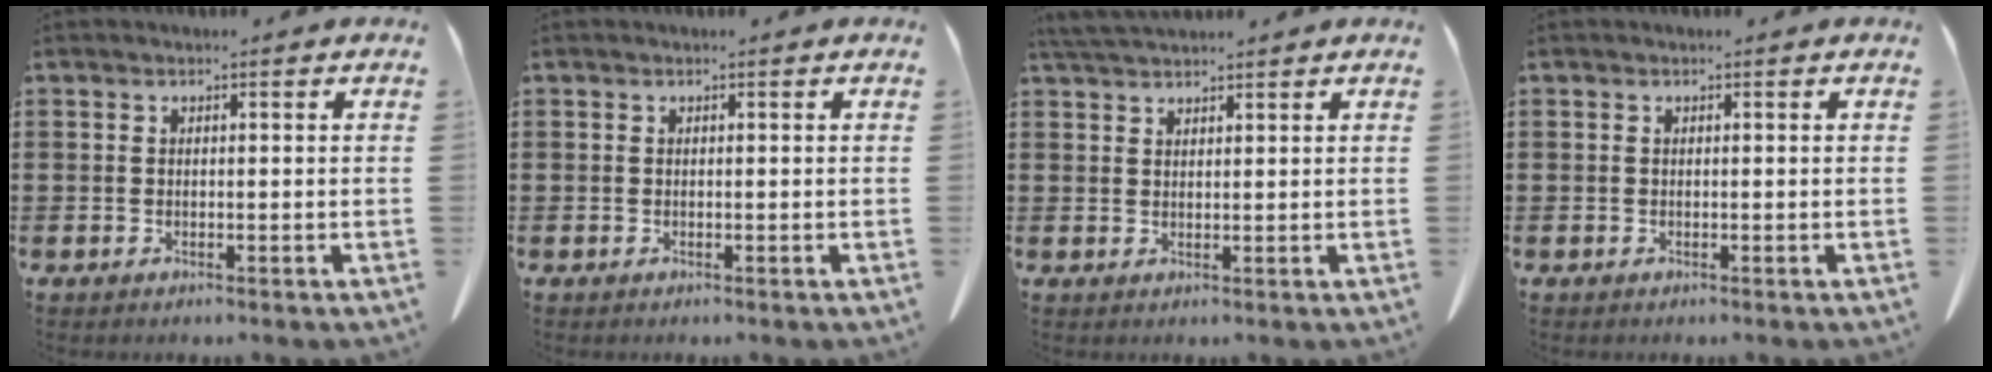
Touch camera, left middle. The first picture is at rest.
{"total": 0.0}
{"total": 3.0, "force": [2.9, 0.4, 1.0], "torque": [-0.028, -0.002, 0.055]}
{"total": 0.0}